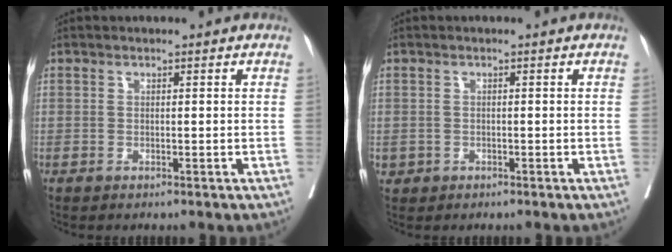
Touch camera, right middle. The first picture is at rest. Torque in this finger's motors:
{"motor_torque": [0.83, -0.82, 0.02, 0.01]}